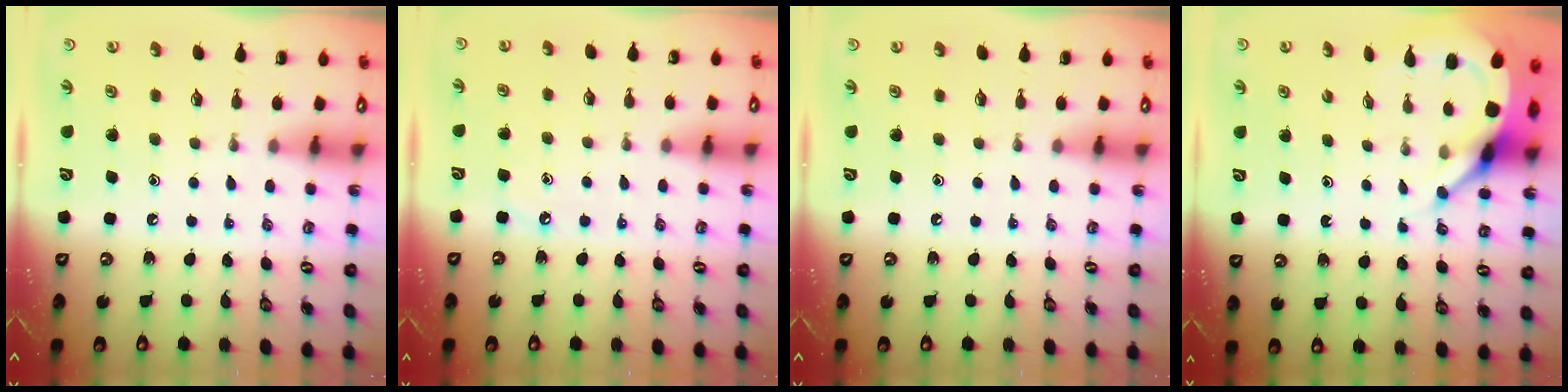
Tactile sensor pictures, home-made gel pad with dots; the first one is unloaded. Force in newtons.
{"total": 2.8, "press": 2.7, "slide": 0.4}
{"total": 0.0}
{"total": 7.0, "press": 6.9, "slide": 1.0}